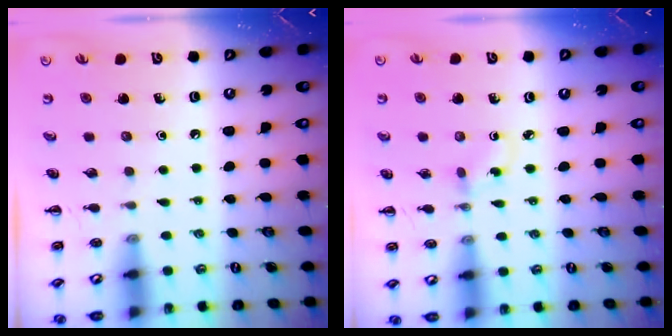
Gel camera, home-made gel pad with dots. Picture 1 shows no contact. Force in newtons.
{"total": 1.7, "press": 1.5, "slide": 0.9}